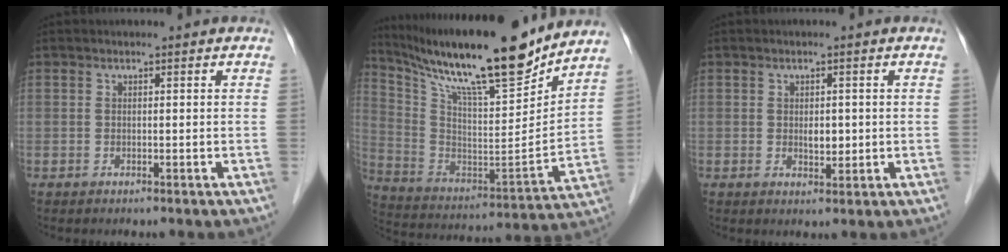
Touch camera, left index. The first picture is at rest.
{"total": 23.4, "force": [19.0, 2.5, 13.4], "torque": [-0.251, -0.016, 0.320]}
{"total": 2.1, "force": [-0.1, 1.2, 1.8], "torque": [-0.030, -0.005, 0.001]}